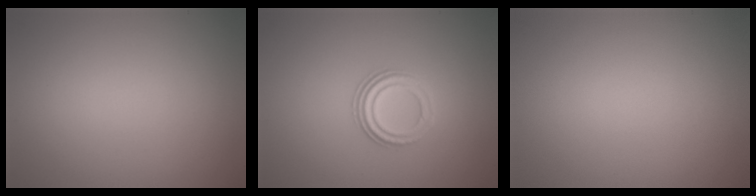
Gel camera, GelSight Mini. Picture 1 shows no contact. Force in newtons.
{"total": 2.9, "press": 2.2, "slide": 1.9}
{"total": 0.0}